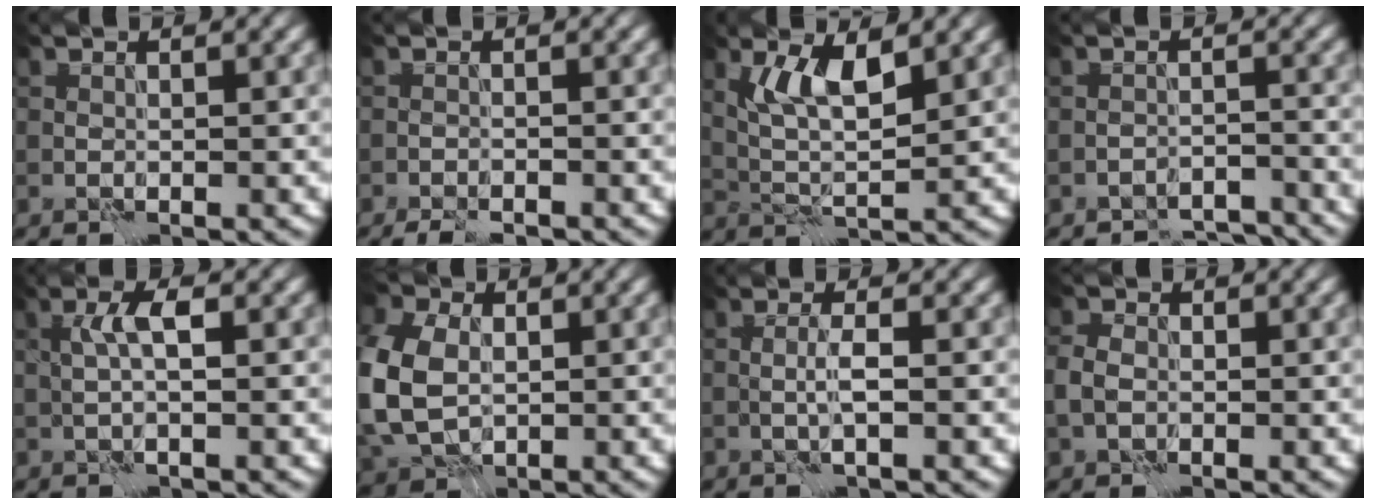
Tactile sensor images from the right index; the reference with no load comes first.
{"total": 2.4, "force": [-2.2, 0.6, 0.9], "torque": [-0.015, 0.001, -0.032]}
{"total": 4.2, "force": [2.0, 1.1, 3.5], "torque": [-0.076, -0.005, 0.039]}
{"total": 4.4, "force": [-4.3, 1.0, 0.3], "torque": [0.003, -0.003, -0.061]}
{"total": 2.0, "force": [0.6, 0.1, 1.9], "torque": [-0.036, 0.008, 0.009]}
{"total": 10.2, "force": [0.0, 7.8, 6.6], "torque": [-0.172, -0.007, -0.006]}
{"total": 1.2, "force": [0.0, -0.3, 1.1], "torque": [-0.023, 0.003, -0.002]}
{"total": 1.7, "force": [-0.5, 1.3, 0.9], "torque": [-0.018, 0.001, -0.015]}